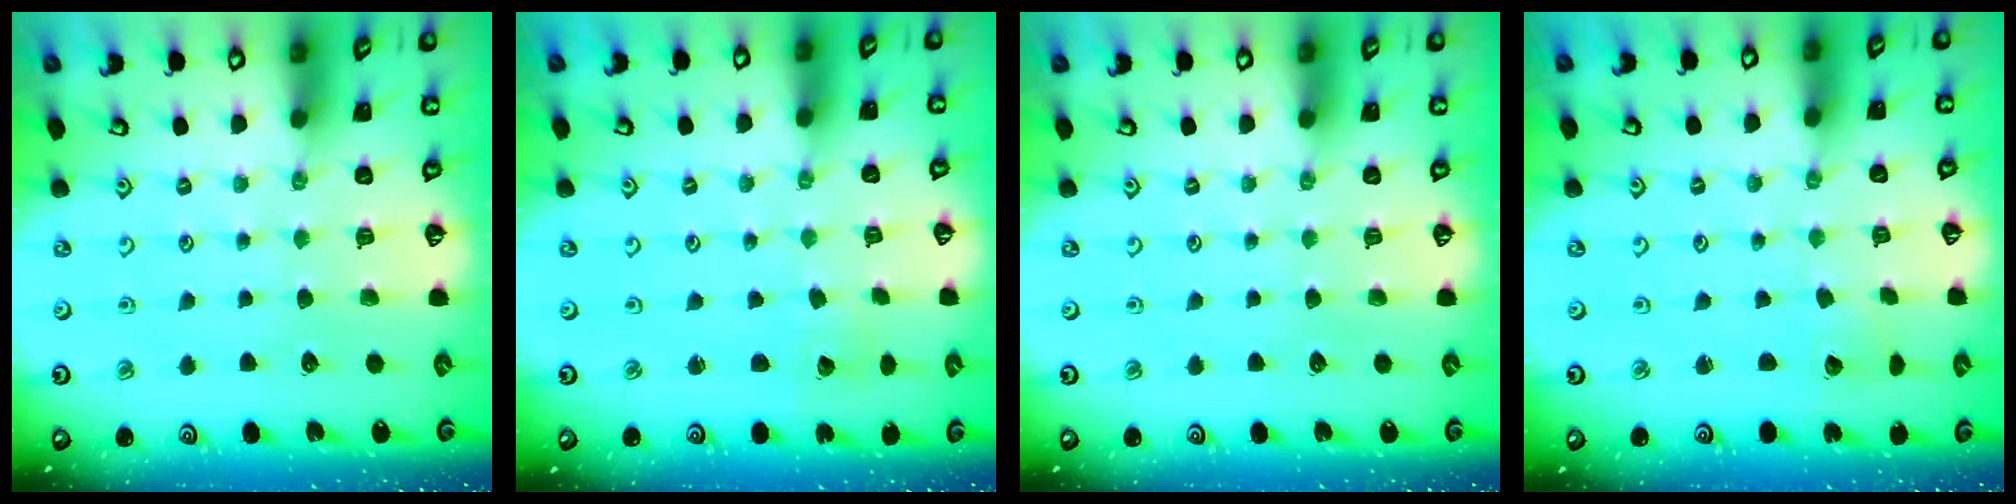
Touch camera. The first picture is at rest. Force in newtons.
{"total": 1.5, "press": 1.5, "slide": 0.2}
{"total": 0.0}
{"total": 2.0, "press": 2.0, "slide": 0.1}